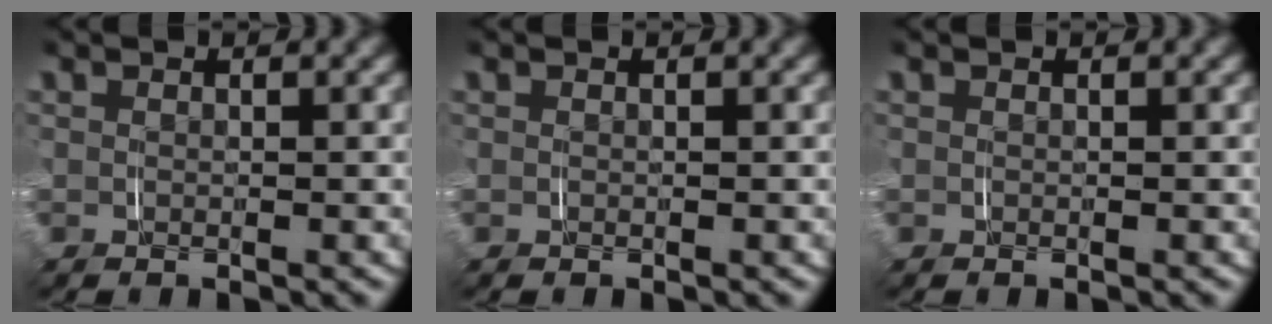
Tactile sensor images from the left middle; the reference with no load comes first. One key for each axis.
{"total": 0.0}
{"total": 0.0}